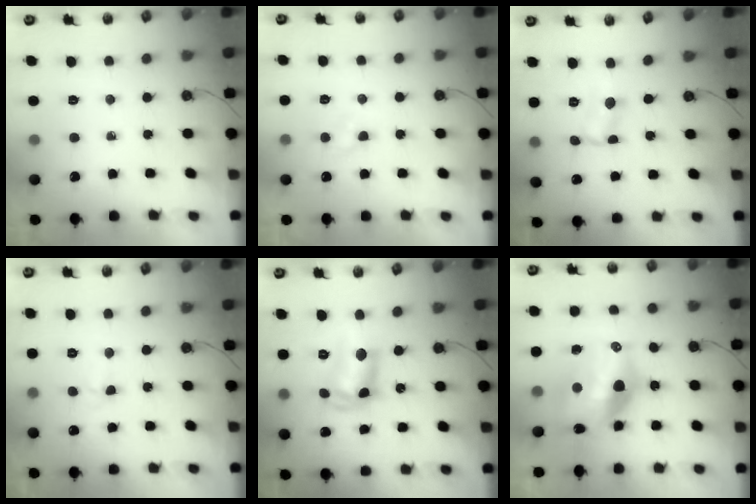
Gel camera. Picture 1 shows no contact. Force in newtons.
{"total": 2.9, "press": 2.8, "slide": 0.5}
{"total": 0.7, "press": 0.7, "slide": 0.1}
{"total": 3.0, "press": 2.9, "slide": 0.7}
{"total": 10.6, "press": 10.6, "slide": 0.7}
{"total": 17.4, "press": 17.1, "slide": 3.3}